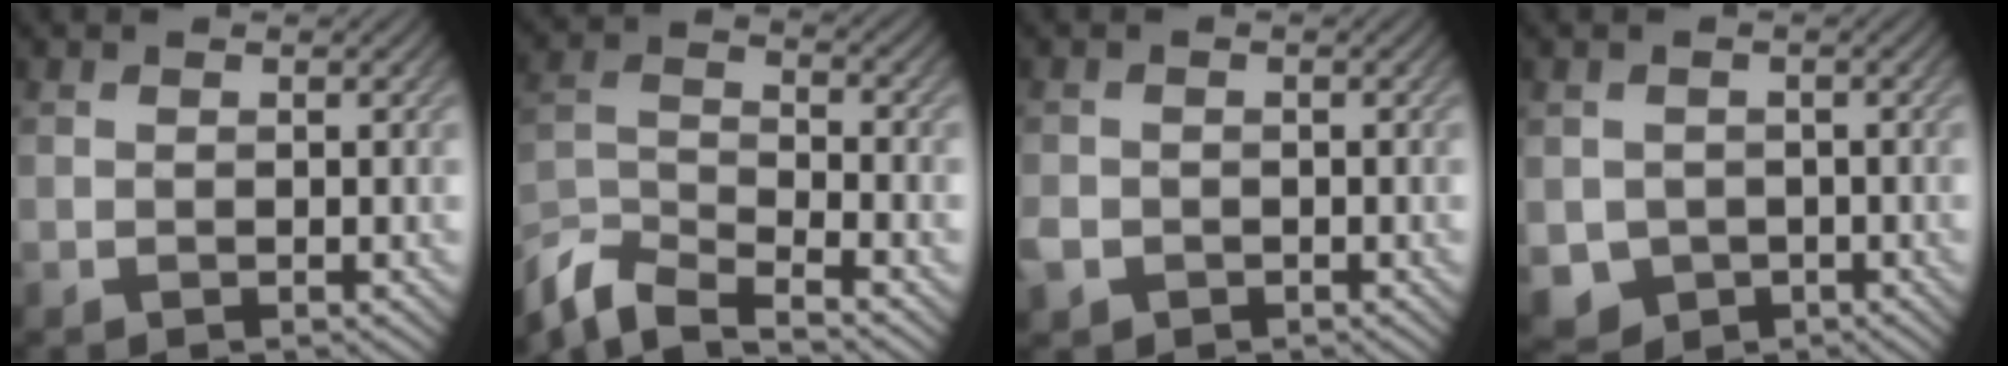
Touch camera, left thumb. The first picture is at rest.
{"total": 8.2, "force": [-6.9, 2.1, 4.0], "torque": [-0.094, -0.011, -0.143]}
{"total": 2.5, "force": [-1.2, 2.0, 0.9], "torque": [-0.028, -0.010, -0.028]}
{"total": 3.6, "force": [-1.0, 3.3, 1.0], "torque": [-0.034, -0.020, -0.021]}